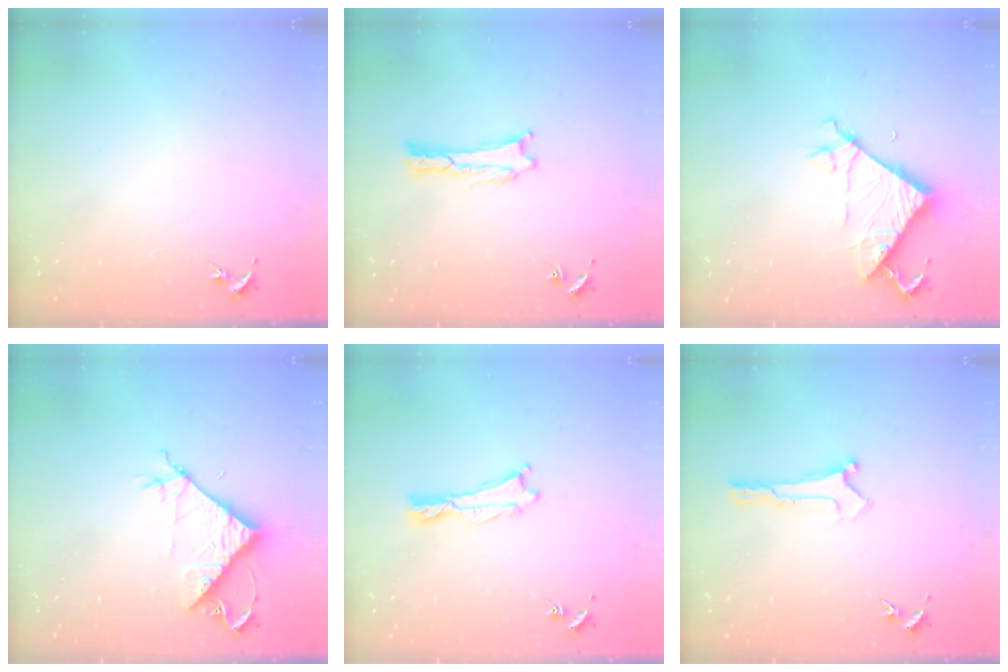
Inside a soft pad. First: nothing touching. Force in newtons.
{"total": 0.0}
{"total": 7.2, "press": 7.1, "slide": 0.4}
{"total": 8.1, "press": 8.1, "slide": 0.5}
{"total": 0.0}
{"total": 0.0}